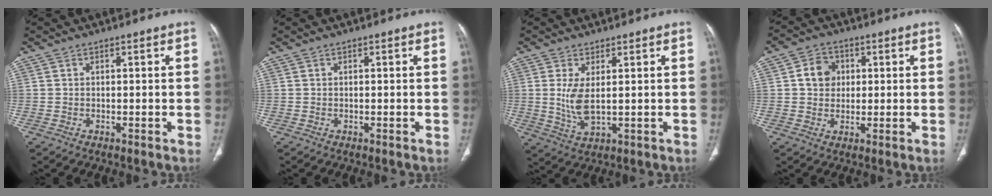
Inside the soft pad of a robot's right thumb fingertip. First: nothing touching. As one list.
[{"total": 0.0}, {"total": 5.7, "force": [0.8, 2.2, 5.2], "torque": [-0.115, -0.016, 0.025]}, {"total": 5.9, "force": [1.0, 5.1, 2.8], "torque": [-0.024, 0.004, 0.013]}]